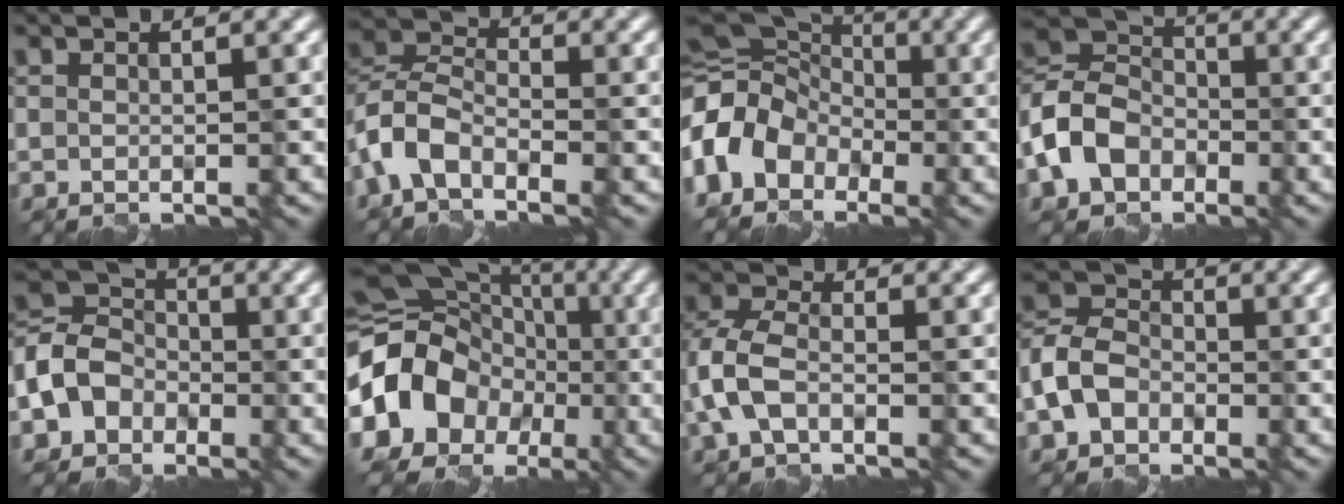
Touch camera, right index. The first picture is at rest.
{"total": 5.4, "force": [-3.3, 3.0, 3.2], "torque": [-0.064, 0.004, -0.078]}
{"total": 9.4, "force": [-2.6, 7.5, 5.1], "torque": [-0.097, 0.011, -0.072]}
{"total": 7.2, "force": [-3.0, 5.5, 3.6], "torque": [-0.077, 0.007, -0.080]}
{"total": 5.6, "force": [-2.3, 4.6, 2.2], "torque": [-0.050, 0.008, -0.057]}
{"total": 13.2, "force": [-2.0, 11.4, 6.4], "torque": [-0.124, -0.017, -0.058]}
{"total": 4.6, "force": [-1.4, 3.0, 3.3], "torque": [-0.086, 0.004, -0.037]}
{"total": 5.0, "force": [-2.0, 3.8, 2.5], "torque": [-0.056, 0.007, -0.048]}